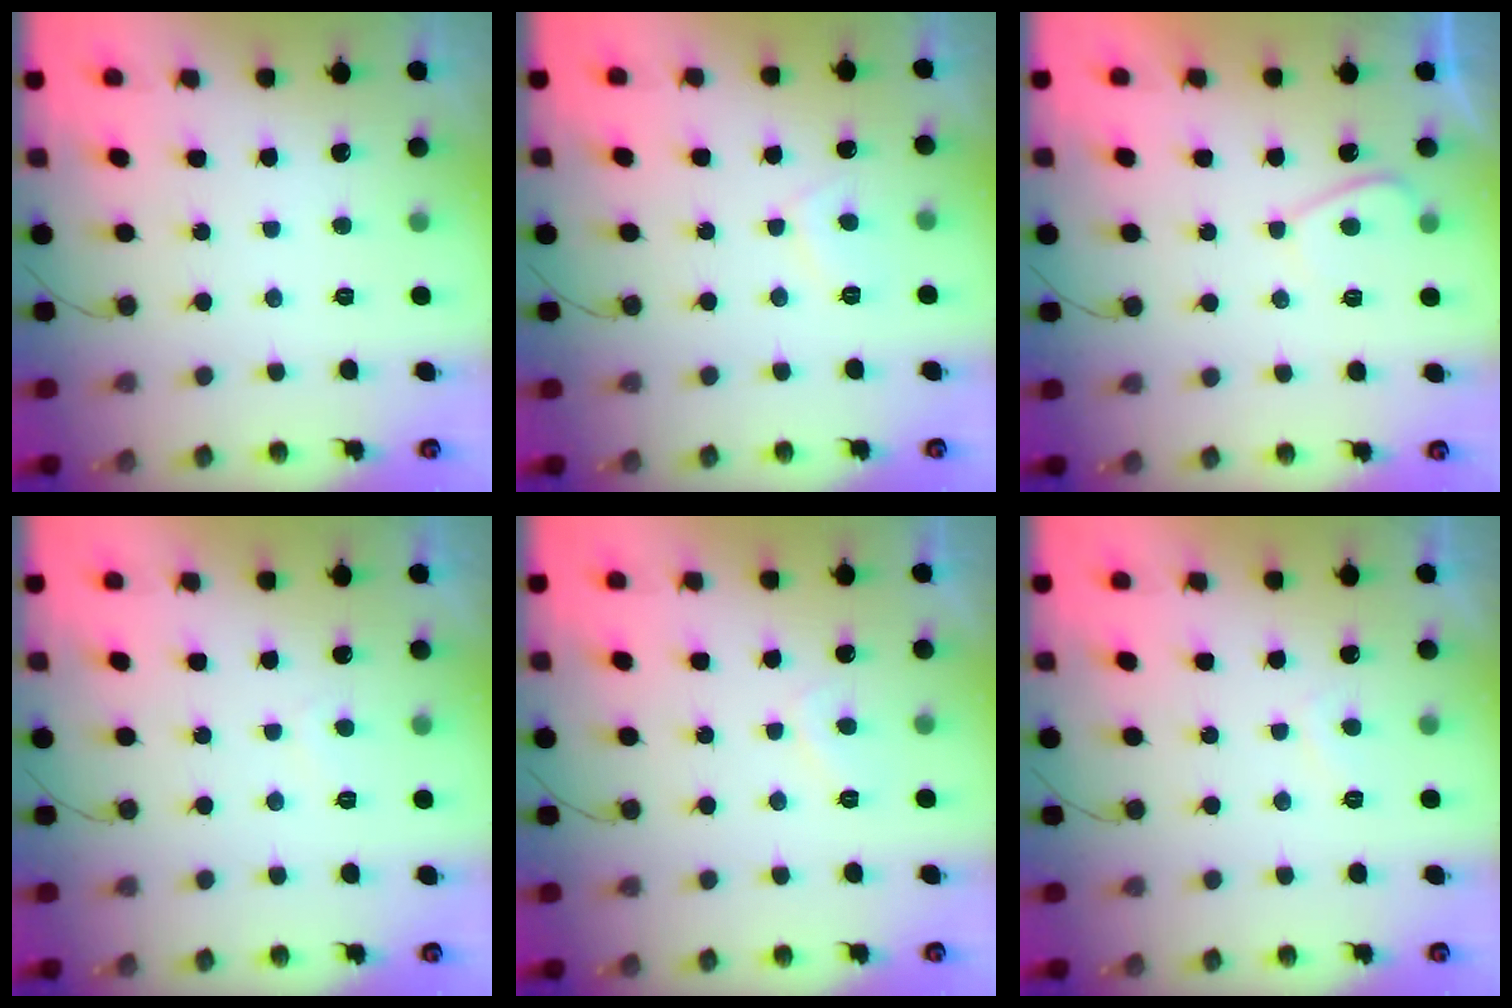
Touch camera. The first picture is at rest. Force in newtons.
{"total": 2.7, "press": 2.6, "slide": 0.8}
{"total": 2.5, "press": 2.3, "slide": 0.8}
{"total": 1.7, "press": 1.6, "slide": 0.5}
{"total": 1.8, "press": 1.7, "slide": 0.7}
{"total": 1.1, "press": 0.9, "slide": 0.6}